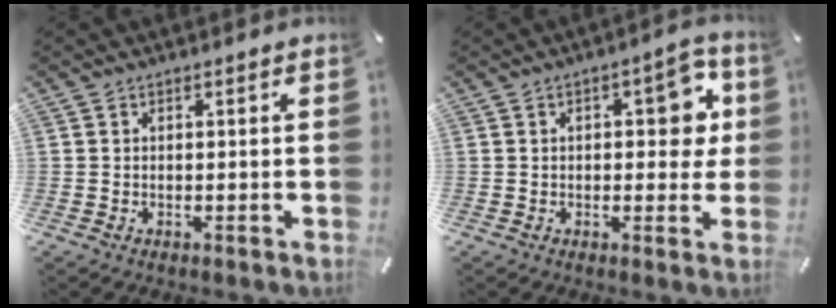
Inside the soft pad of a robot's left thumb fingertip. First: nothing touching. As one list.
[{"total": 9.4, "force": [1.8, 4.7, 8.0], "torque": [-0.087, -0.008, 0.019]}]